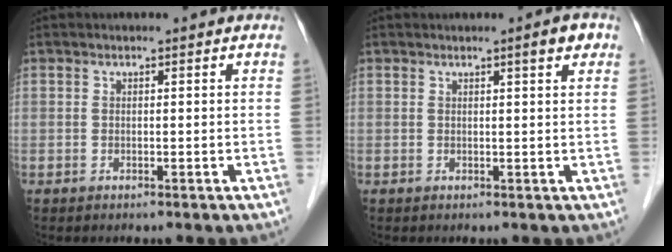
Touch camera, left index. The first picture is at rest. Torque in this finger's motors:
{"motor_torque": [0.38, 0.06, 0.15, 0.04]}